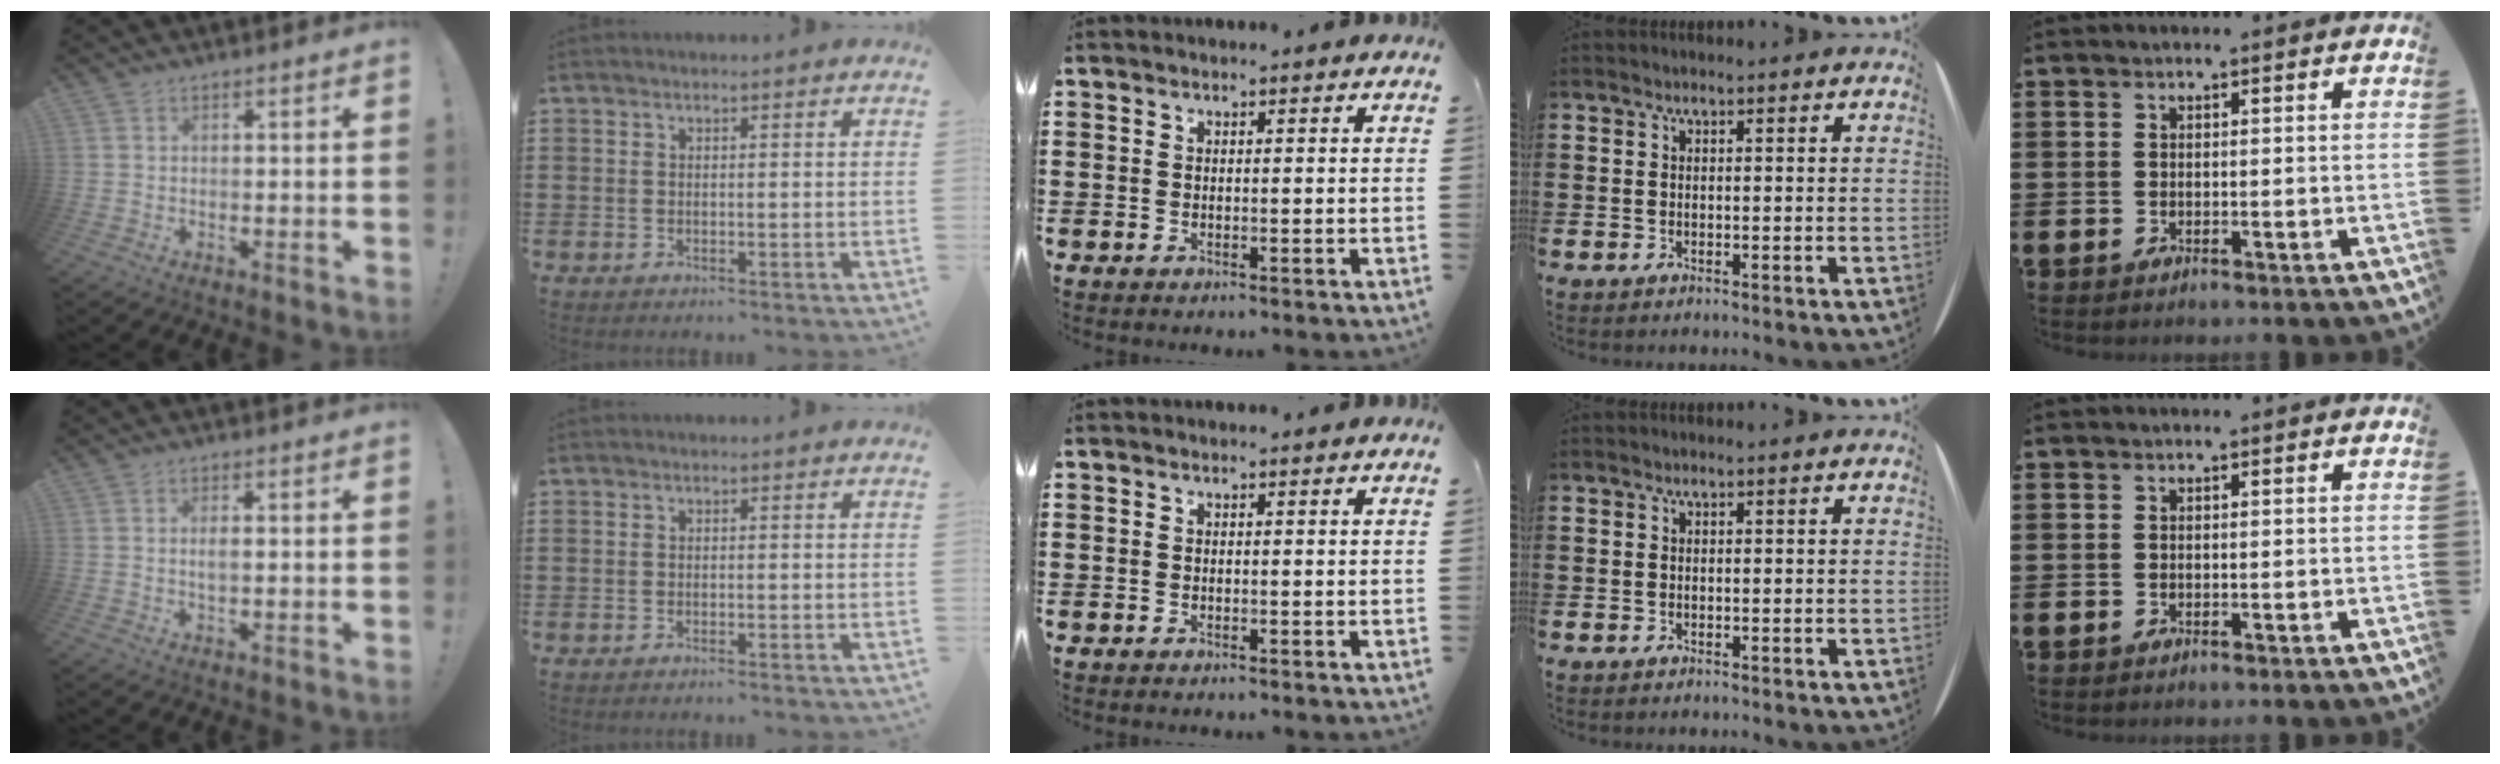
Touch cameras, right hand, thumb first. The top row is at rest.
{"thumb": {"total": 1.8, "force": [0.1, 0.5, 1.7], "torque": [-0.026, -0.003, -0.001]}, "index": {"total": 0.8, "force": [-0.7, -0.1, 0.1], "torque": [-0.004, -0.002, -0.015]}}